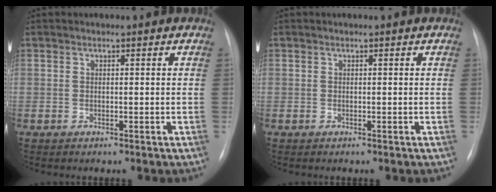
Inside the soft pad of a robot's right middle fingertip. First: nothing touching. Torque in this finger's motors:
{"motor_torque": [0.00, 0.00, 0.00, 0.00]}